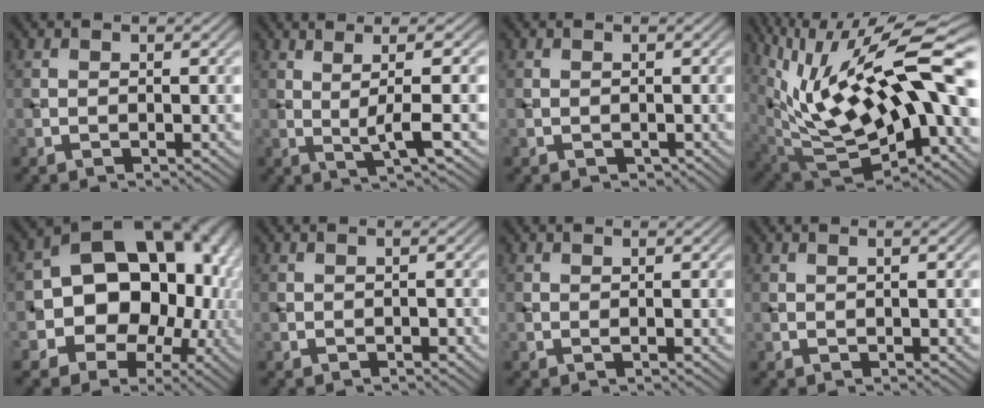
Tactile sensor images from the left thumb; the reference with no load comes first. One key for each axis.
{"total": 5.9, "fx": 0.8, "fy": 0.6, "fz": 5.8, "tx": -0.107, "ty": 0.014, "tz": 0.016}
{"total": 0.6, "fx": -0.2, "fy": 0.5, "fz": 0.3, "tx": -0.005, "ty": -0.004, "tz": -0.004}
{"total": 20.2, "fx": 4.7, "fy": 7.4, "fz": 18.1, "tx": -0.331, "ty": 0.012, "tz": 0.095}
{"total": 18.7, "fx": -1.3, "fy": 14.5, "fz": 11.7, "tx": -0.141, "ty": -0.022, "tz": -0.038}
{"total": 0.6, "fx": -0.2, "fy": 0.2, "fz": 0.6, "tx": -0.007, "ty": 0.001, "tz": -0.001}
{"total": 0.5, "fx": 0.1, "fy": 0.0, "fz": 0.5, "tx": -0.012, "ty": 0.000, "tz": 0.001}
{"total": 0.8, "fx": 0.3, "fy": 0.0, "fz": 0.8, "tx": -0.017, "ty": 0.006, "tz": 0.003}